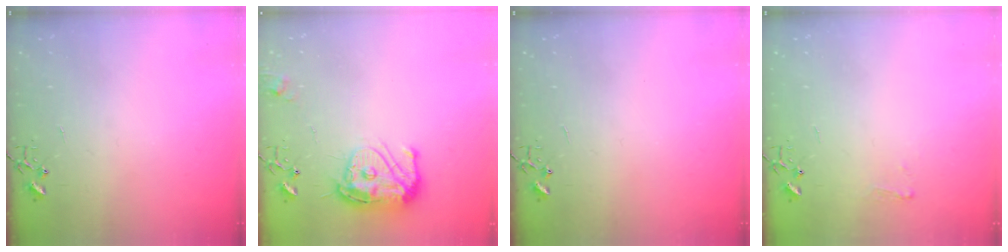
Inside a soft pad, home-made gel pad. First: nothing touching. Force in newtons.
{"total": 16.6, "press": 16.5, "slide": 1.6}
{"total": 0.0}
{"total": 5.2, "press": 5.1, "slide": 0.6}